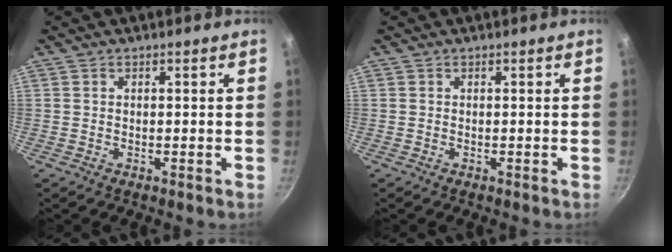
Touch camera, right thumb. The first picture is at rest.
{"total": 0.0}